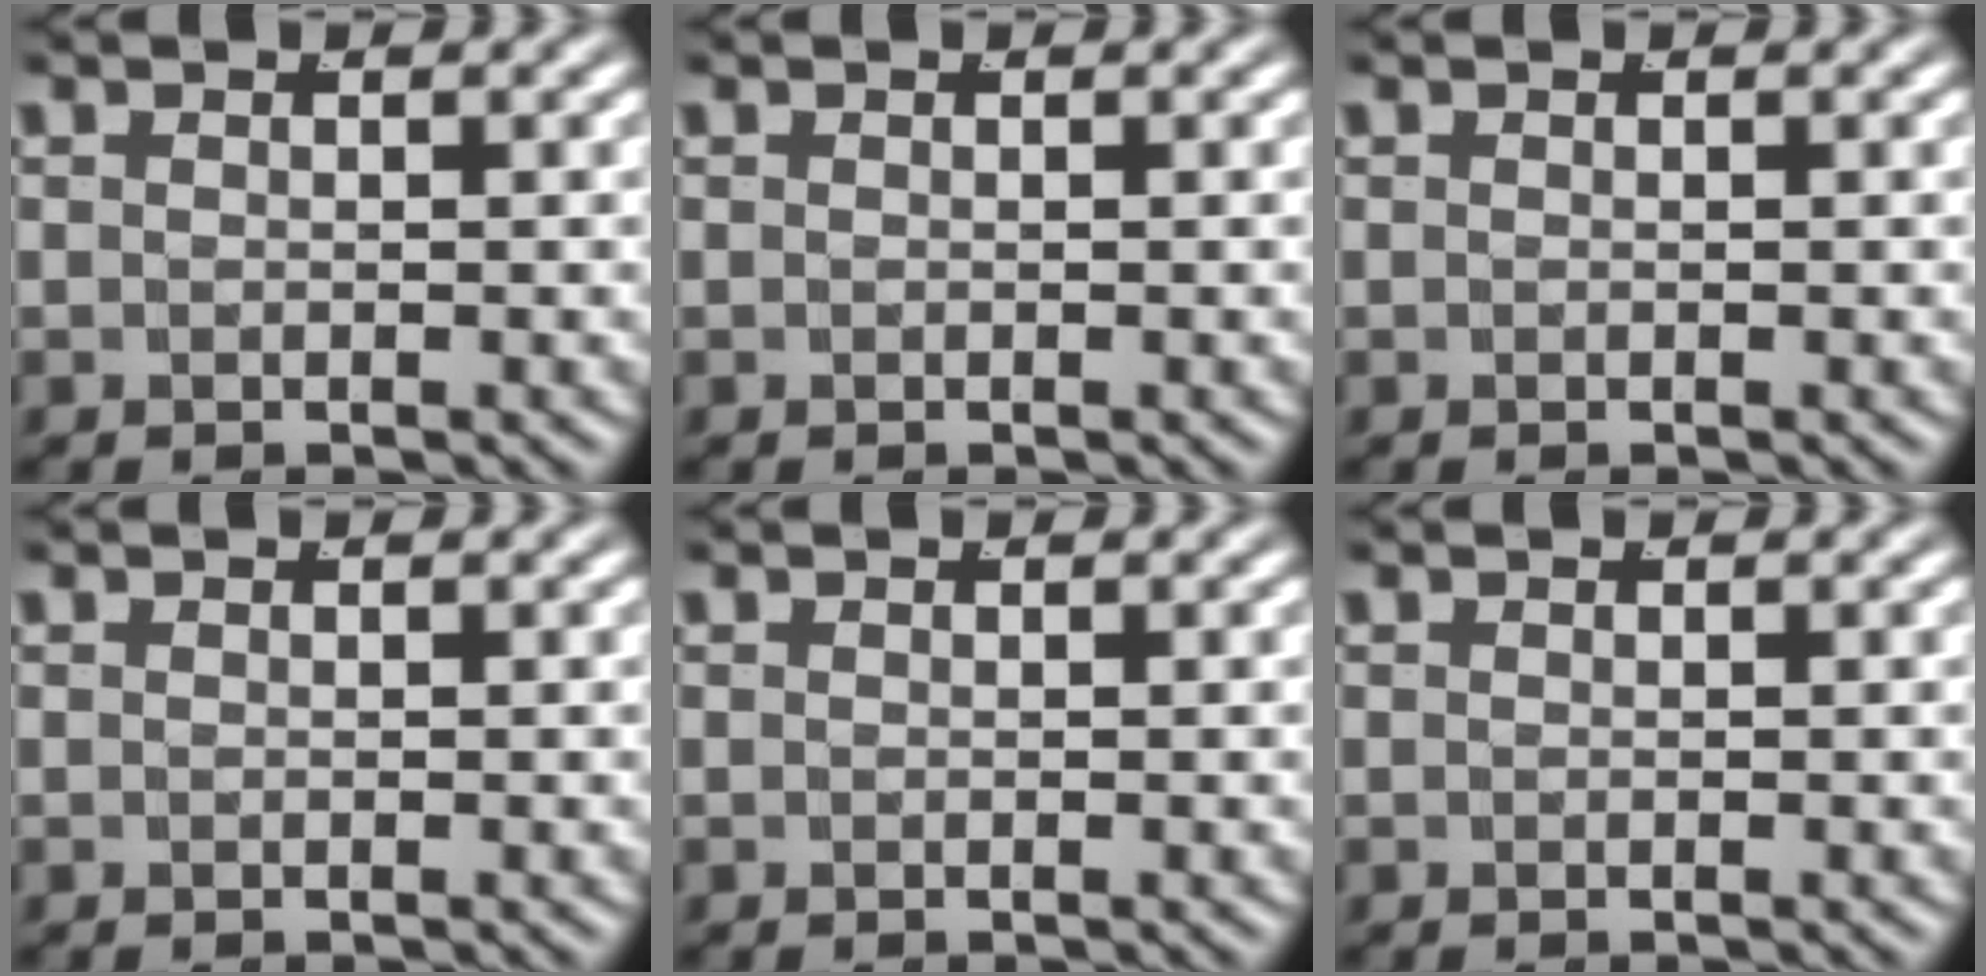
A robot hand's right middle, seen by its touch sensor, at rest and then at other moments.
{"total": 0.0}
{"total": 0.0}
{"total": 0.0}
{"total": 0.0}
{"total": 0.0}